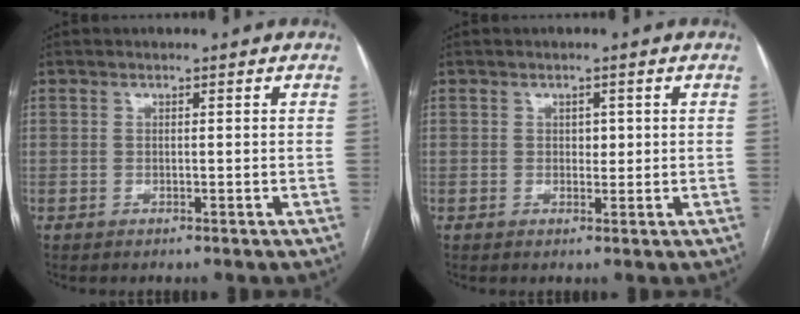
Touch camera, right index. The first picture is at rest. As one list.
[{"total": 1.4, "force": [0.2, 1.0, 1.0], "torque": [-0.009, 0.001, 0.003]}]